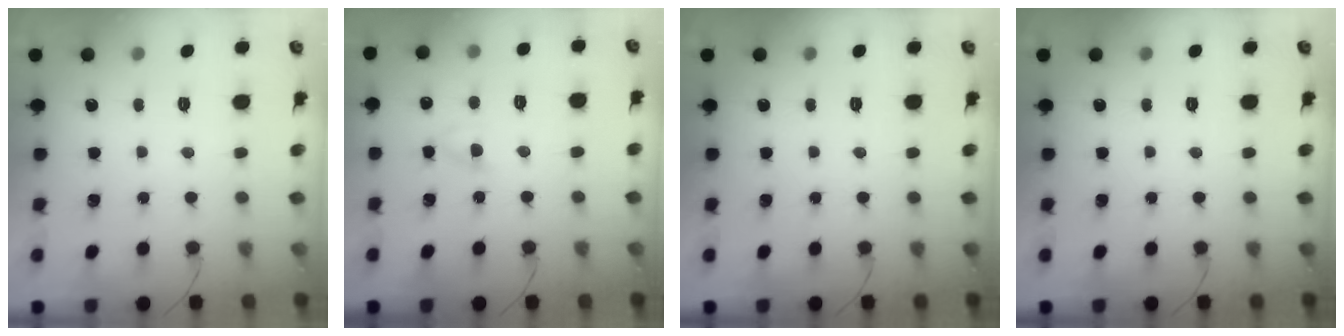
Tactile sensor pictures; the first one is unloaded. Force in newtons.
{"total": 3.7, "press": 3.5, "slide": 1.3}
{"total": 0.0}
{"total": 0.0}